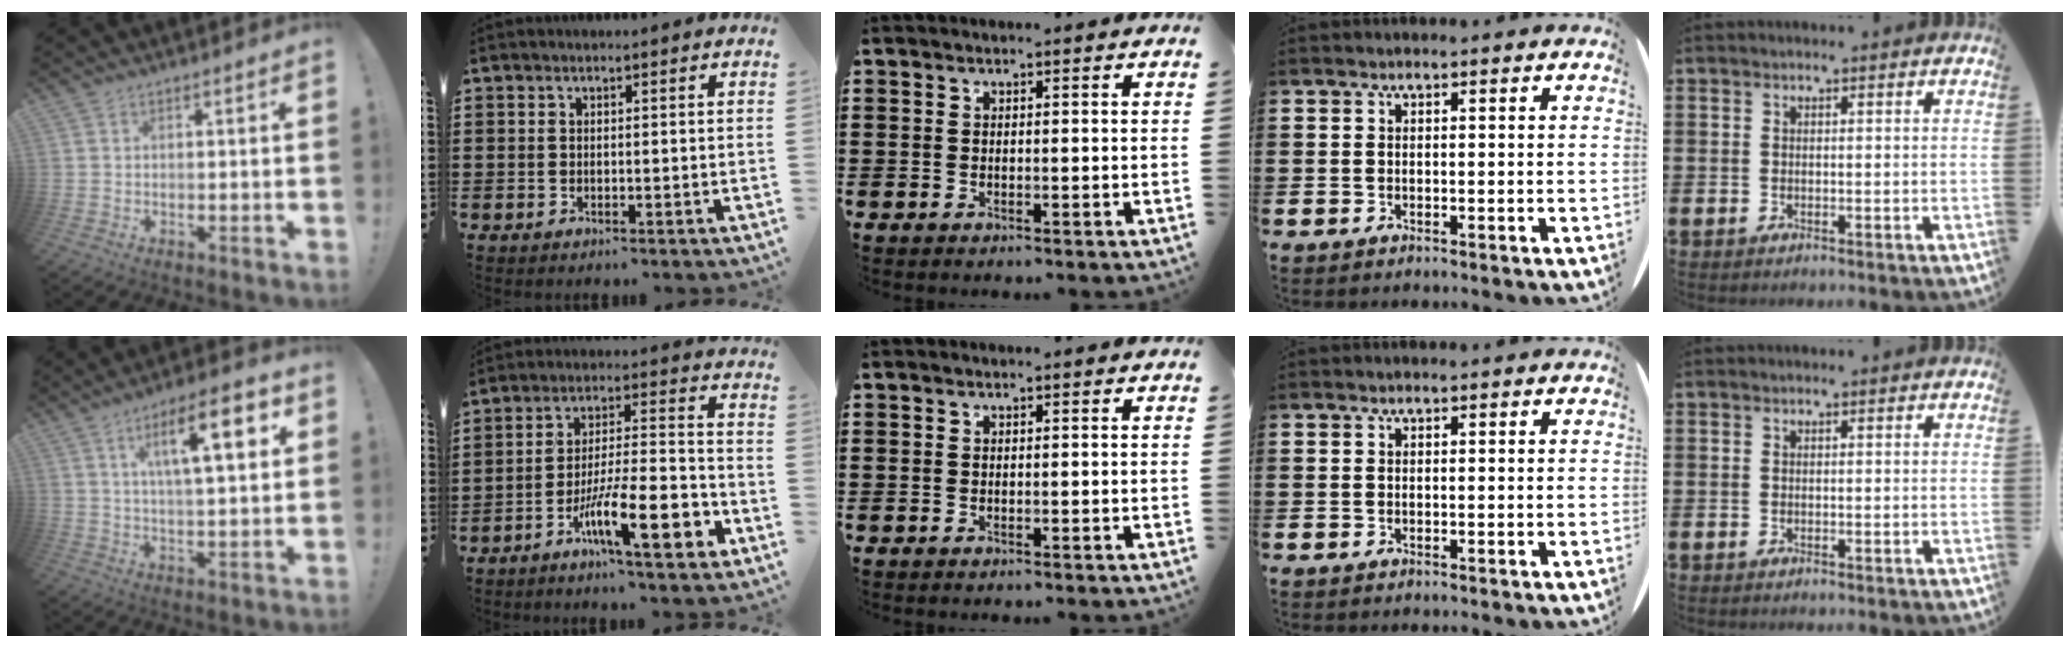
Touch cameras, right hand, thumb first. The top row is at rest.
{"thumb": {"total": 14.5, "force": [5.1, 4.0, 13.0], "torque": [-0.203, -0.002, 0.071]}, "index": {"total": 14.4, "force": [-7.2, 3.3, 12.0], "torque": [-0.206, 0.014, -0.119]}}